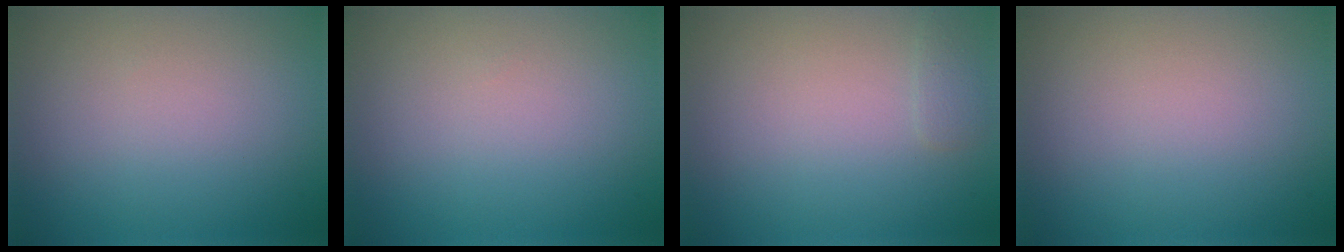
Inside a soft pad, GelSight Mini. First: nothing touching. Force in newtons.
{"total": 0.0}
{"total": 0.8, "press": 0.8, "slide": 0.1}
{"total": 0.0}